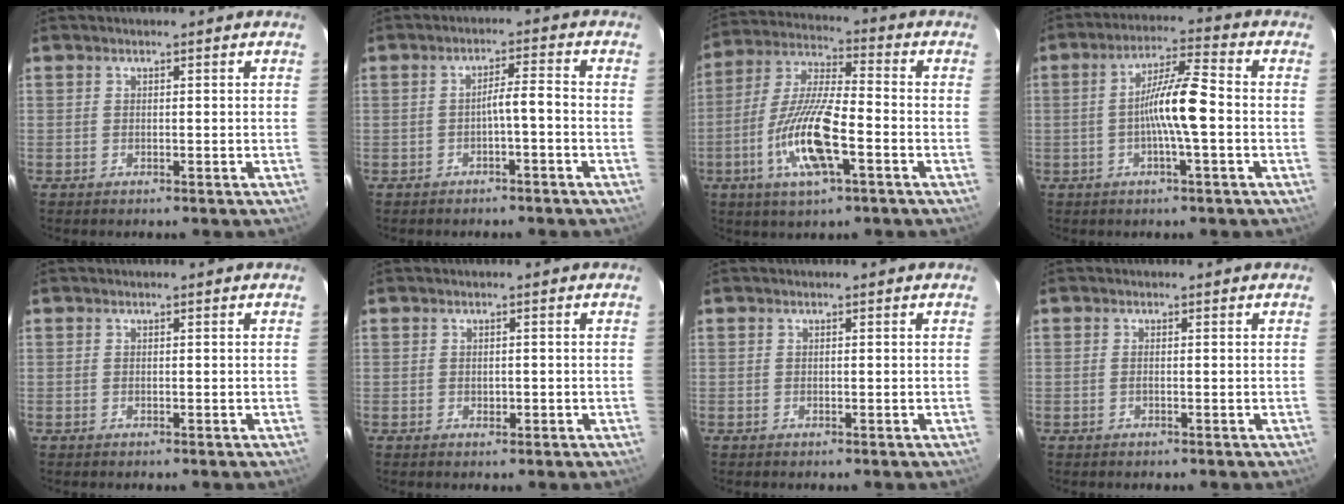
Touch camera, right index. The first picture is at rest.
{"total": 3.3, "force": [-1.2, 0.2, 3.1], "torque": [-0.044, 0.011, -0.020]}
{"total": 13.9, "force": [-4.9, 2.6, 12.8], "torque": [-0.262, -0.006, -0.088]}
{"total": 8.7, "force": [-1.2, 0.3, 8.7], "torque": [-0.158, 0.012, -0.027]}
{"total": 0.0}
{"total": 1.0, "force": [-0.2, 0.6, 0.7], "torque": [-0.011, -0.001, 0.001]}
{"total": 0.0}
{"total": 0.5, "force": [-0.1, 0.0, 0.5], "torque": [-0.013, 0.000, -0.002]}